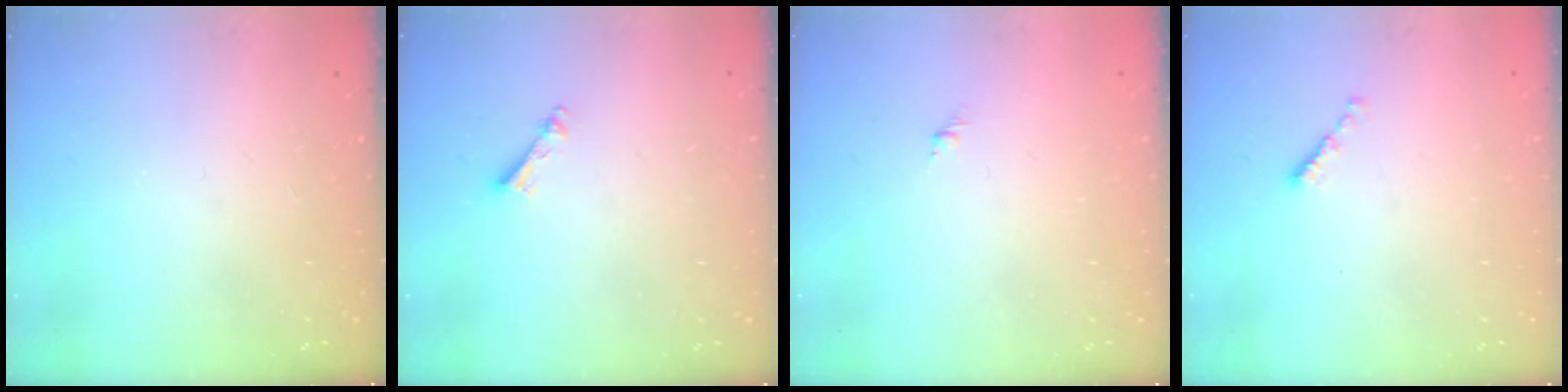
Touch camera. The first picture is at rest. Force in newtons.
{"total": 3.4, "press": 3.3, "slide": 0.2}
{"total": 1.3, "press": 1.2, "slide": 0.5}
{"total": 0.7, "press": 0.5, "slide": 0.4}